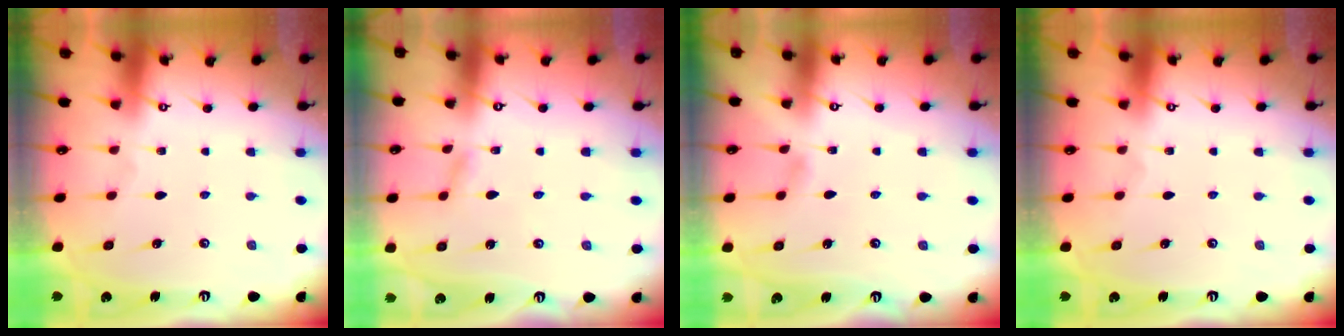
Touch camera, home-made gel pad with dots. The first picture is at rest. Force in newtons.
{"total": 2.5, "press": 2.5, "slide": 0.2}
{"total": 3.6, "press": 3.6, "slide": 0.3}
{"total": 0.0}